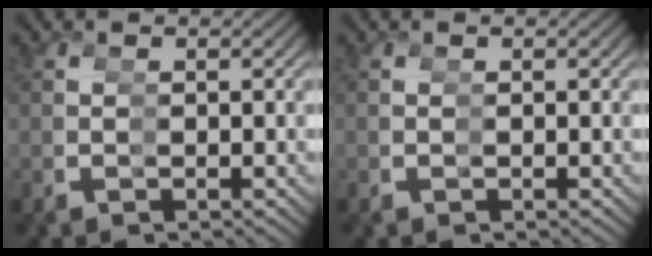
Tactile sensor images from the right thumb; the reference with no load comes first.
{"total": 0.0}